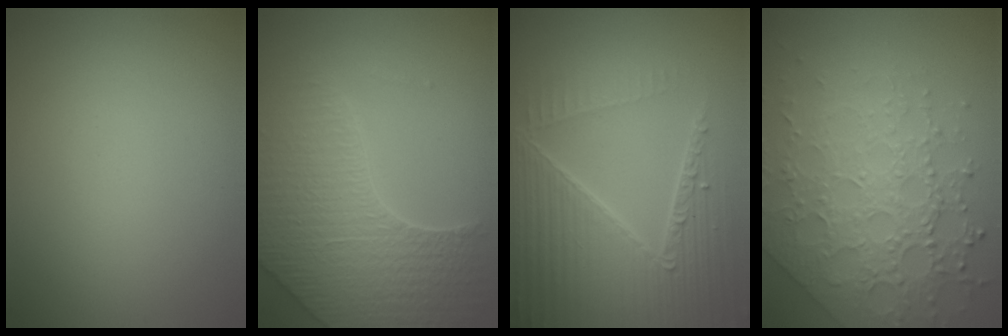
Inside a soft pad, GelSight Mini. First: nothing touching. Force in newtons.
{"total": 7.6, "press": 5.6, "slide": 5.1}
{"total": 6.9, "press": 5.3, "slide": 4.4}
{"total": 7.3, "press": 5.3, "slide": 4.9}